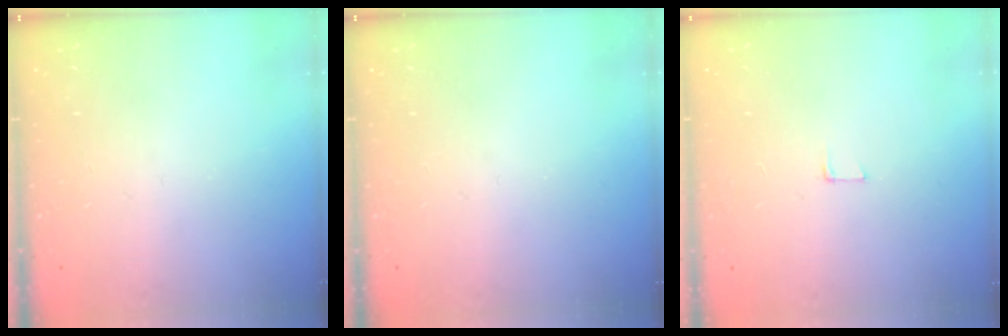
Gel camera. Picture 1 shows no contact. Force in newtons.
{"total": 0.0}
{"total": 5.0, "press": 4.9, "slide": 0.4}